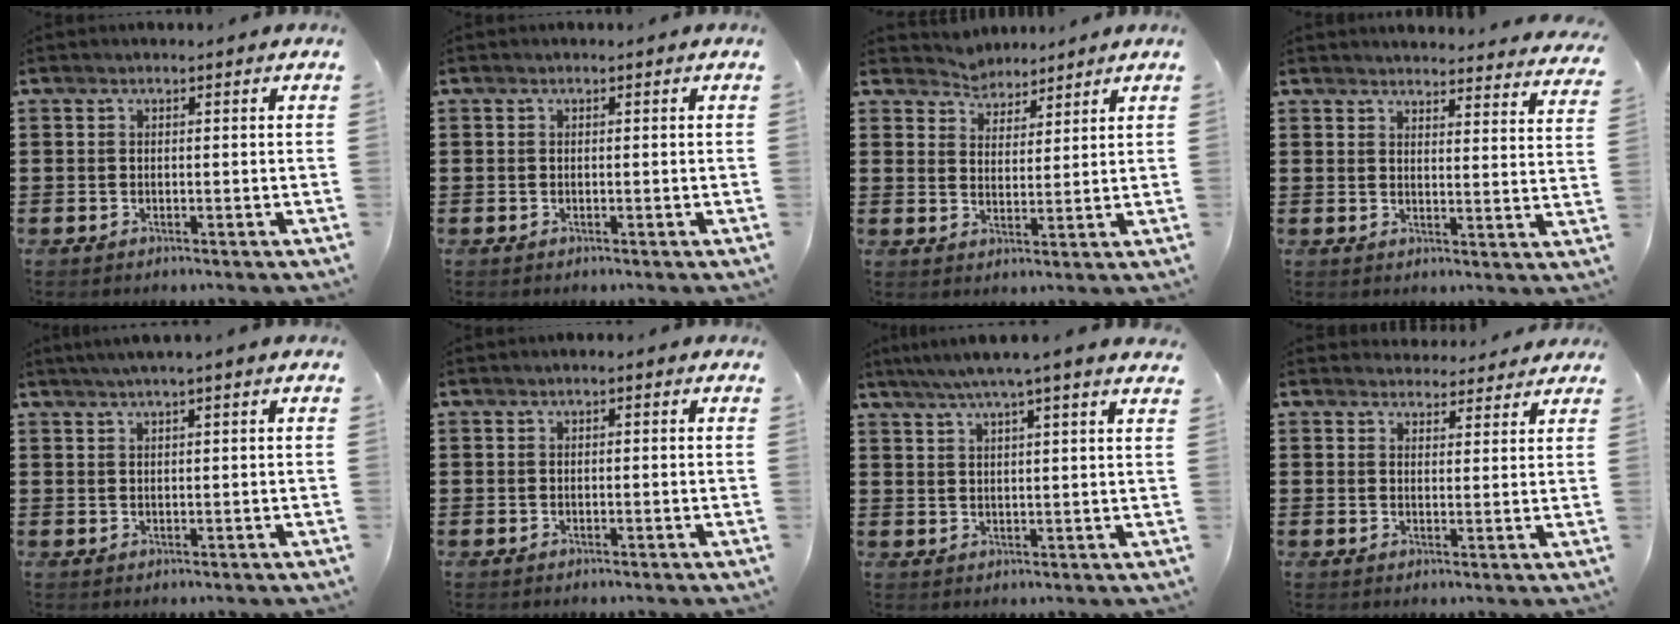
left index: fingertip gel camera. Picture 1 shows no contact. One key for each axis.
{"total": 0.0}
{"total": 3.7, "fx": 3.4, "fy": 1.2, "fz": -0.9, "tx": -0.002, "ty": -0.009, "tz": 0.061}
{"total": 3.3, "fx": 3.3, "fy": -0.1, "fz": 0.3, "tx": -0.013, "ty": -0.023, "tz": 0.057}
{"total": 1.6, "fx": 1.1, "fy": -0.3, "fz": 1.2, "tx": -0.023, "ty": 0.001, "tz": 0.019}
{"total": 0.5, "fx": -0.2, "fy": 0.2, "fz": 0.4, "tx": -0.009, "ty": 0.000, "tz": -0.003}
{"total": 4.6, "fx": 3.5, "fy": -0.5, "fz": 2.8, "tx": -0.066, "ty": -0.008, "tz": 0.060}
{"total": 3.3, "fx": 3.1, "fy": 1.1, "fz": 0.2, "tx": -0.006, "ty": -0.010, "tz": 0.058}